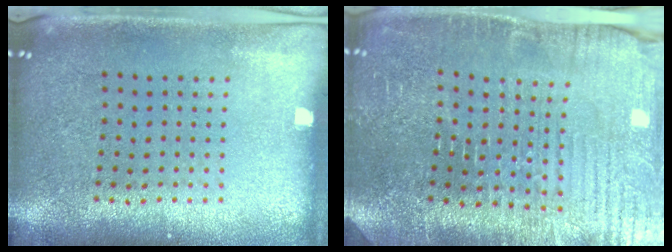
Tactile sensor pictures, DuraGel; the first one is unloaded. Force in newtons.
{"total": 4.1, "press": 4.1, "slide": 0.6}